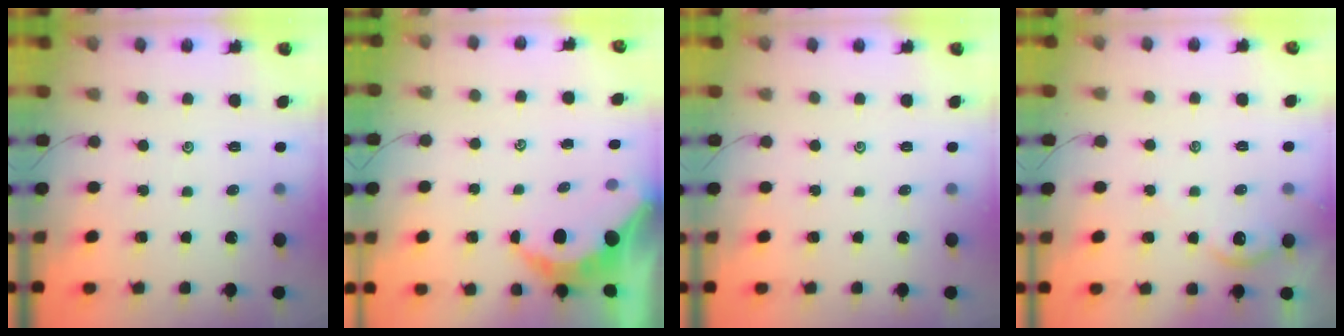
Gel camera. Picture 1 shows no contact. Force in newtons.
{"total": 5.8, "press": 5.8, "slide": 0.9}
{"total": 0.0}
{"total": 1.7, "press": 1.7, "slide": 0.4}